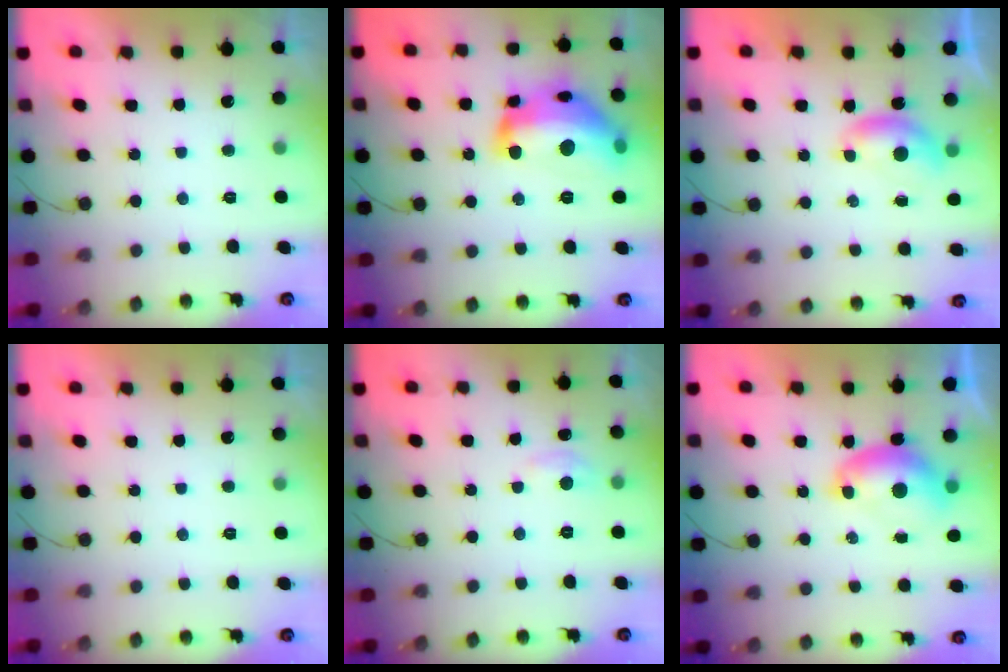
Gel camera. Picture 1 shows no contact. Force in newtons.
{"total": 21.1, "press": 21.0, "slide": 1.5}
{"total": 5.2, "press": 5.2, "slide": 0.7}
{"total": 0.0}
{"total": 4.4, "press": 4.3, "slide": 0.6}
{"total": 7.2, "press": 7.2, "slide": 0.3}